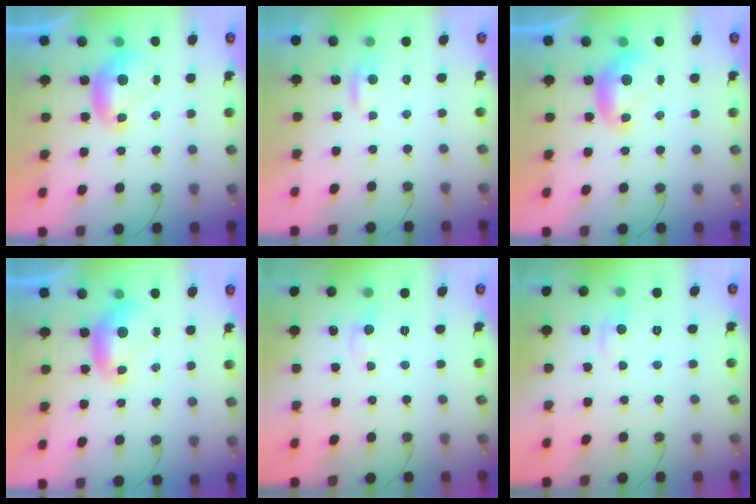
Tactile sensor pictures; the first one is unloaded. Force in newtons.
{"total": 2.2, "press": 2.2, "slide": 0.3}
{"total": 0.0}
{"total": 0.0}
{"total": 2.8, "press": 2.6, "slide": 0.9}
{"total": 1.3, "press": 0.9, "slide": 0.9}